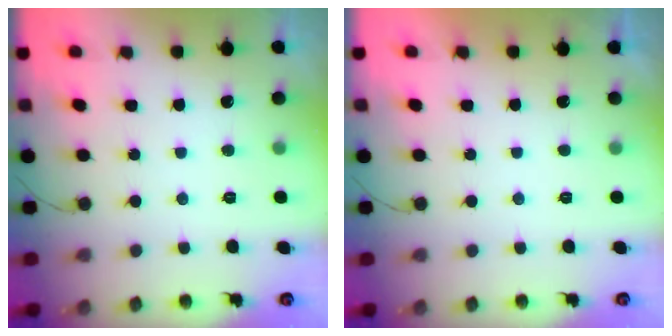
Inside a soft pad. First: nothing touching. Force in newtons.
{"total": 2.1, "press": 2.1, "slide": 0.4}